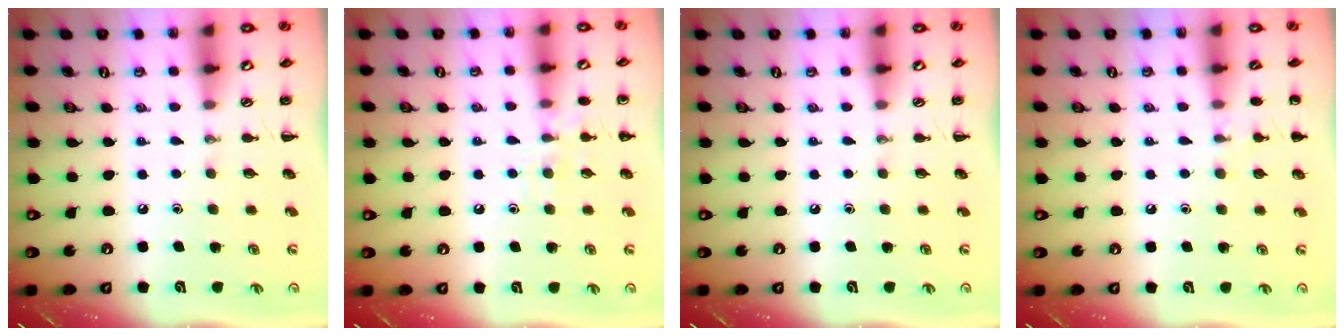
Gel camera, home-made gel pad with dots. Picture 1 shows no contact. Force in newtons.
{"total": 7.1, "press": 7.0, "slide": 1.1}
{"total": 0.0}
{"total": 6.6, "press": 6.4, "slide": 1.9}